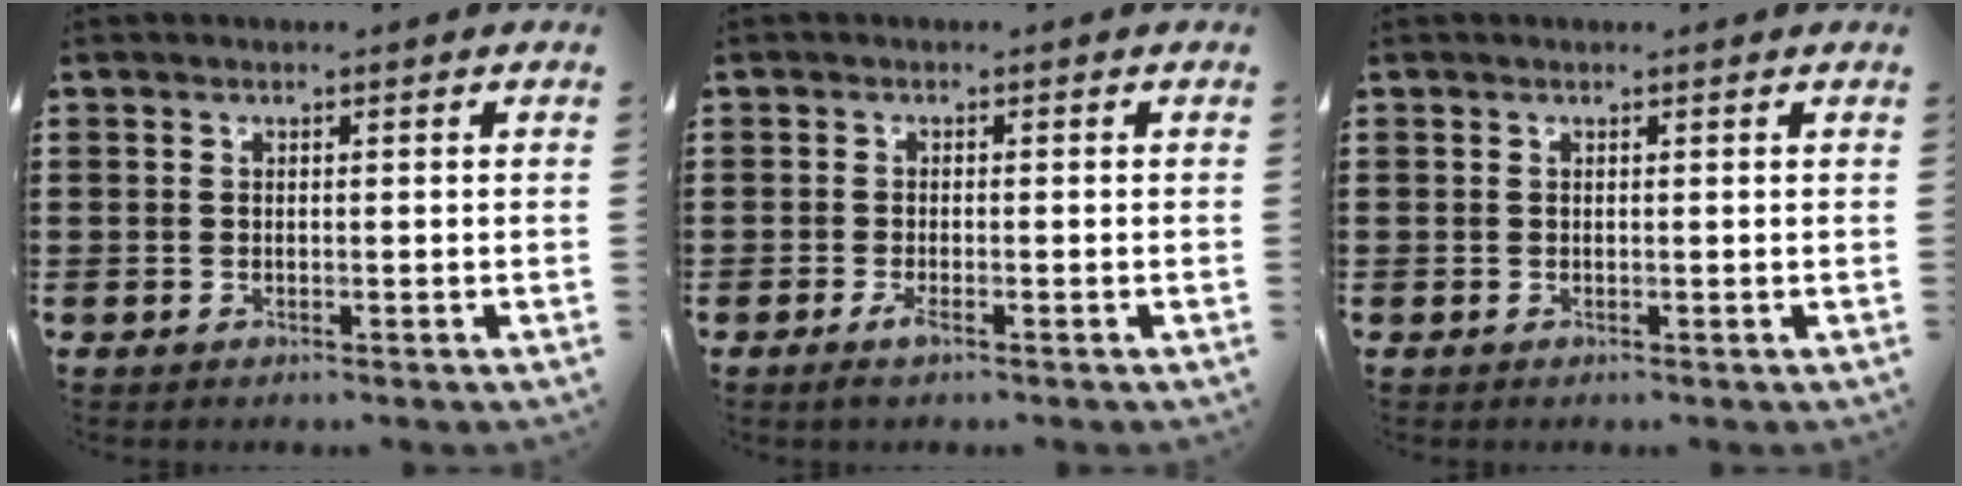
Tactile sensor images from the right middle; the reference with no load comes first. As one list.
[{"total": 2.1, "force": [-1.0, 0.4, 1.9], "torque": [-0.045, -0.007, -0.022]}, {"total": 0.0}]